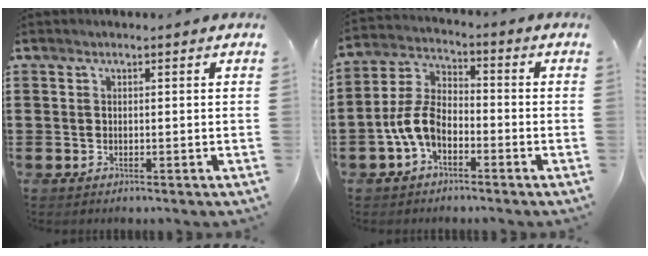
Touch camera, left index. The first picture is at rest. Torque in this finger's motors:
{"motor_torque": [1.22, 0.92, 0.34, 0.15]}